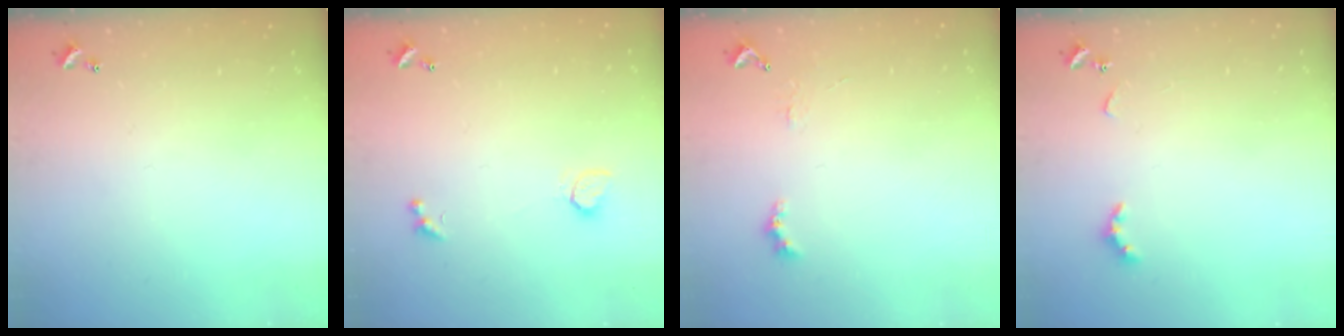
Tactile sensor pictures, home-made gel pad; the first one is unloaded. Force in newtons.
{"total": 1.3, "press": 1.2, "slide": 0.5}
{"total": 2.0, "press": 1.9, "slide": 0.6}
{"total": 2.9, "press": 2.8, "slide": 0.6}